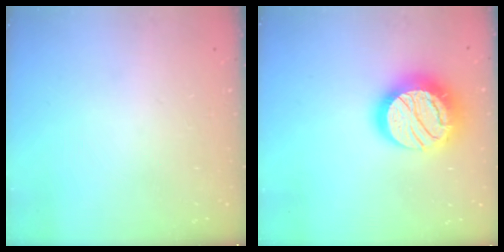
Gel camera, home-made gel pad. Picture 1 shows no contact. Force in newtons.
{"total": 21.6, "press": 21.6, "slide": 1.6}